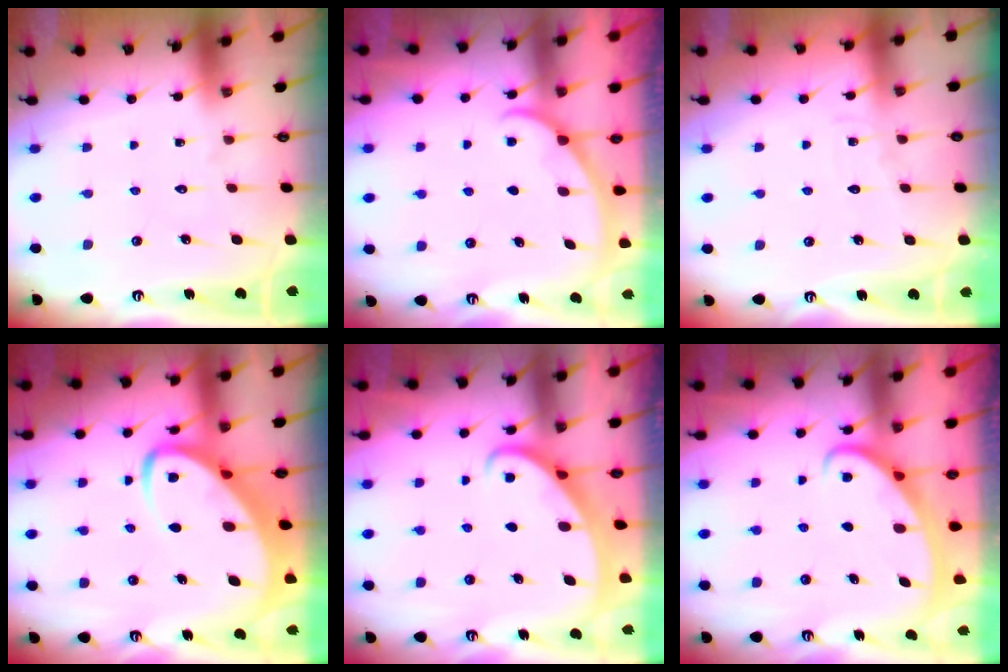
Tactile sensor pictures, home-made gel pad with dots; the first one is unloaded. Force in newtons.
{"total": 1.4, "press": 1.4, "slide": 0.2}
{"total": 4.6, "press": 4.6, "slide": 0.3}
{"total": 7.3, "press": 7.2, "slide": 1.0}
{"total": 2.4, "press": 2.4, "slide": 0.2}
{"total": 3.0, "press": 3.0, "slide": 0.3}